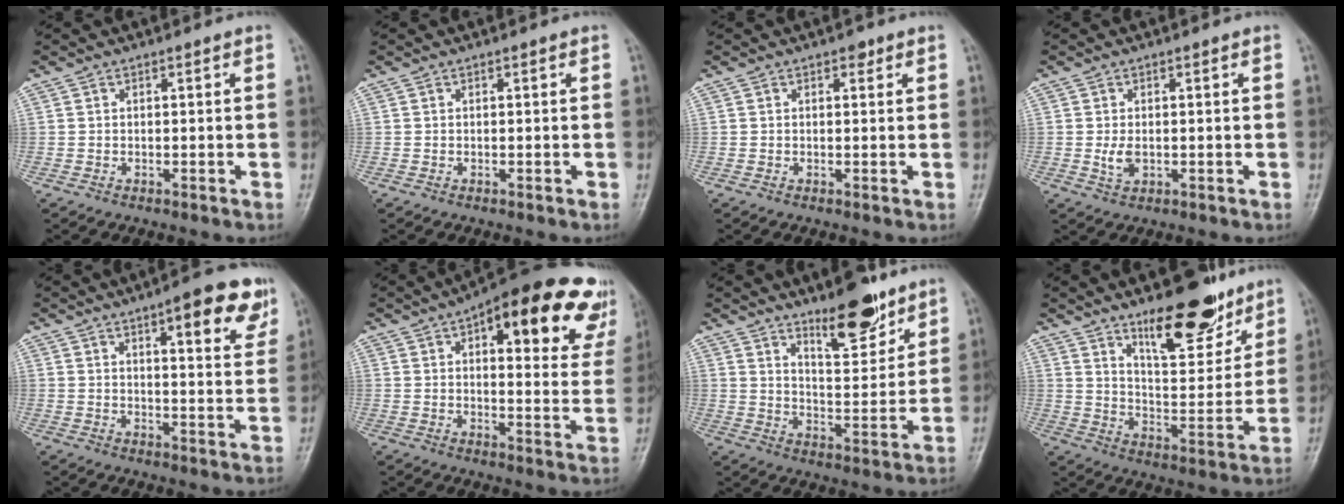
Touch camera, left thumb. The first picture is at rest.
{"total": 0.0}
{"total": 1.4, "force": [0.8, 0.8, 0.8], "torque": [-0.002, -0.002, 0.008]}
{"total": 2.6, "force": [-0.1, 1.7, 2.0], "torque": [-0.040, -0.006, 0.001]}
{"total": 12.0, "force": [6.8, 3.5, 9.2], "torque": [-0.087, -0.029, 0.084]}
{"total": 23.3, "force": [12.9, 8.9, 17.3], "torque": [-0.186, -0.018, 0.152]}
{"total": 11.6, "force": [8.4, 3.8, 7.1], "torque": [-0.083, -0.067, 0.140]}
{"total": 15.9, "force": [11.0, 5.8, 10.0], "torque": [-0.107, -0.079, 0.180]}